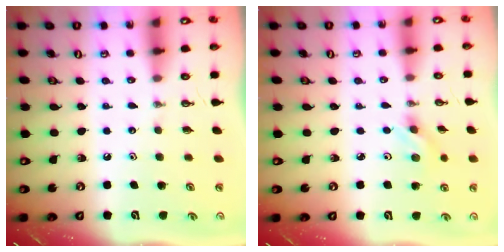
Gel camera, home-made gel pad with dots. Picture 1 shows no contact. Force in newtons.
{"total": 2.8, "press": 2.5, "slide": 1.3}